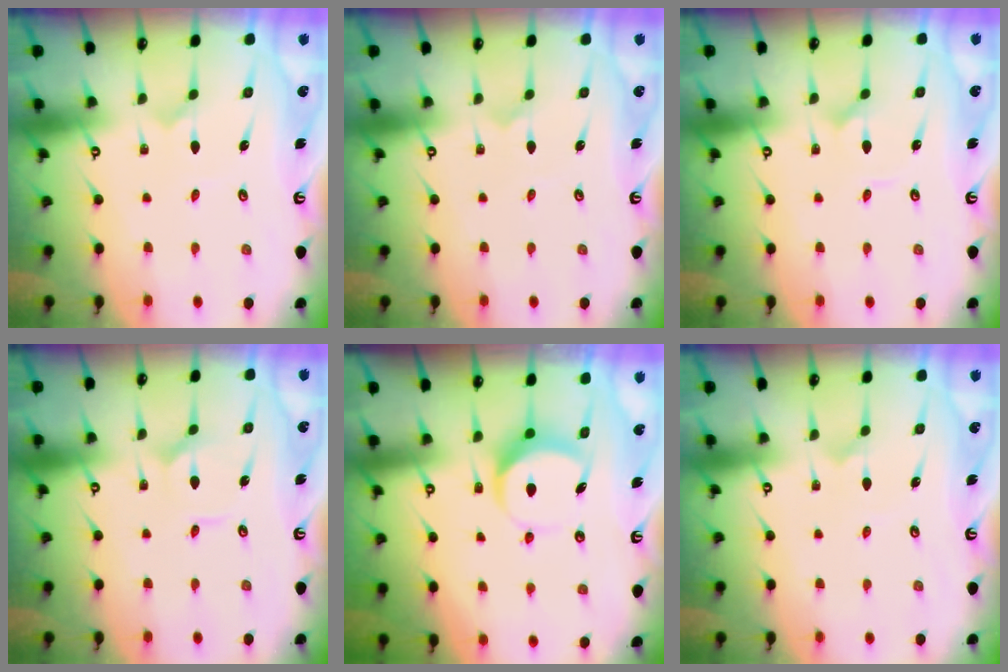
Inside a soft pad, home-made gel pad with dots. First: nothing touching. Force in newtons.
{"total": 0.0}
{"total": 2.9, "press": 2.9, "slide": 0.3}
{"total": 2.4, "press": 2.4, "slide": 0.2}
{"total": 8.3, "press": 8.2, "slide": 0.9}
{"total": 2.8, "press": 2.8, "slide": 0.2}